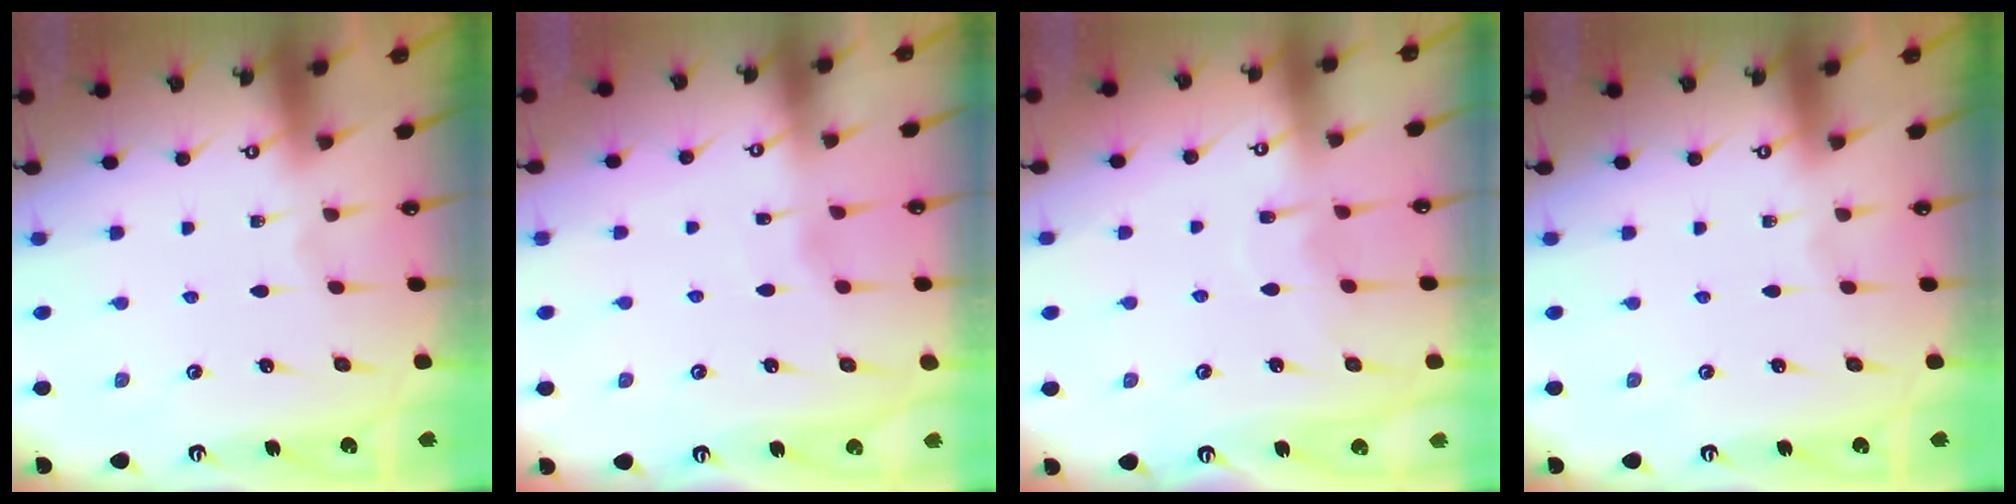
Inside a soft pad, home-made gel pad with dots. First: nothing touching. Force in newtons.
{"total": 1.7, "press": 1.7, "slide": 0.3}
{"total": 7.4, "press": 7.4, "slide": 0.5}
{"total": 0.0}